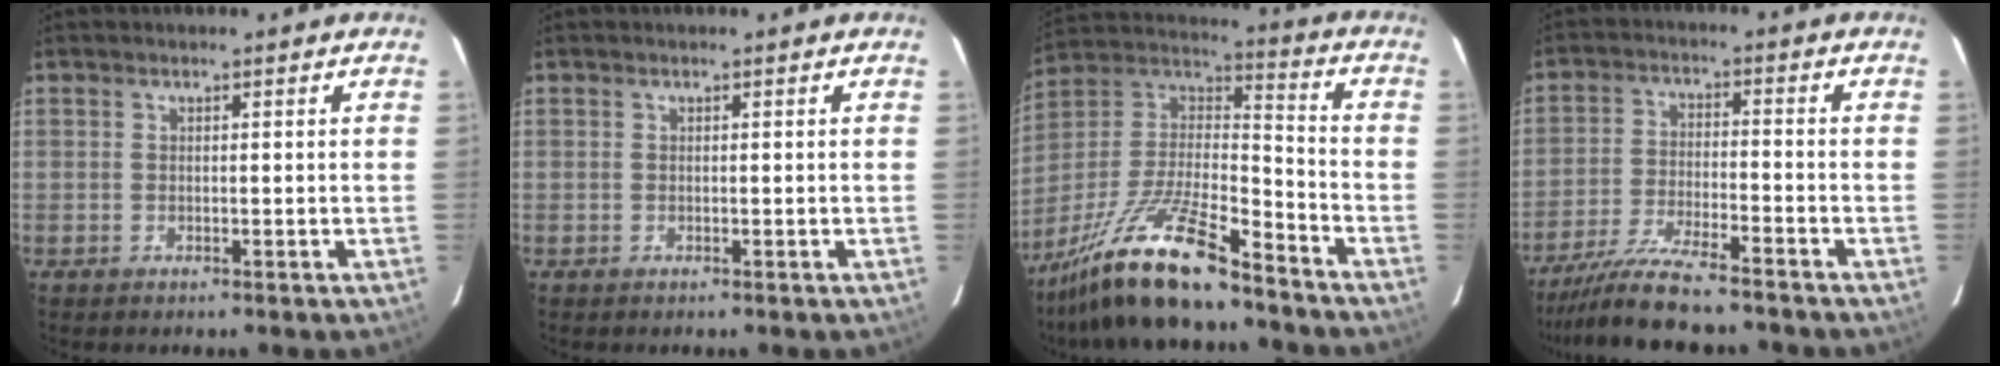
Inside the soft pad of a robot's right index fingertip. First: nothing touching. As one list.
[{"total": 0.0}, {"total": 18.2, "force": [-13.9, 2.9, 11.4], "torque": [-0.241, -0.010, -0.256]}, {"total": 10.6, "force": [-9.4, 0.5, 4.9], "torque": [-0.083, -0.020, -0.161]}]